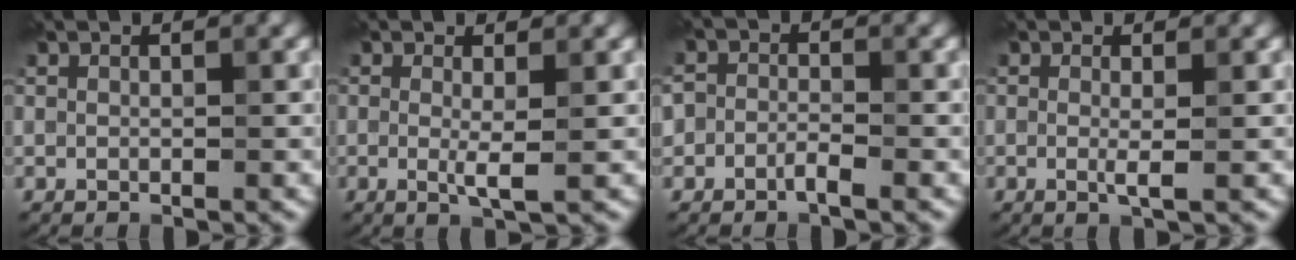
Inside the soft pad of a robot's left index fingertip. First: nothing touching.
{"total": 2.0, "force": [0.0, 0.2, 2.0], "torque": [-0.039, -0.007, -0.003]}
{"total": 1.4, "force": [-0.9, 0.8, 0.7], "torque": [-0.012, 0.004, -0.020]}
{"total": 1.3, "force": [-0.1, 0.1, 1.3], "torque": [-0.027, -0.006, -0.003]}